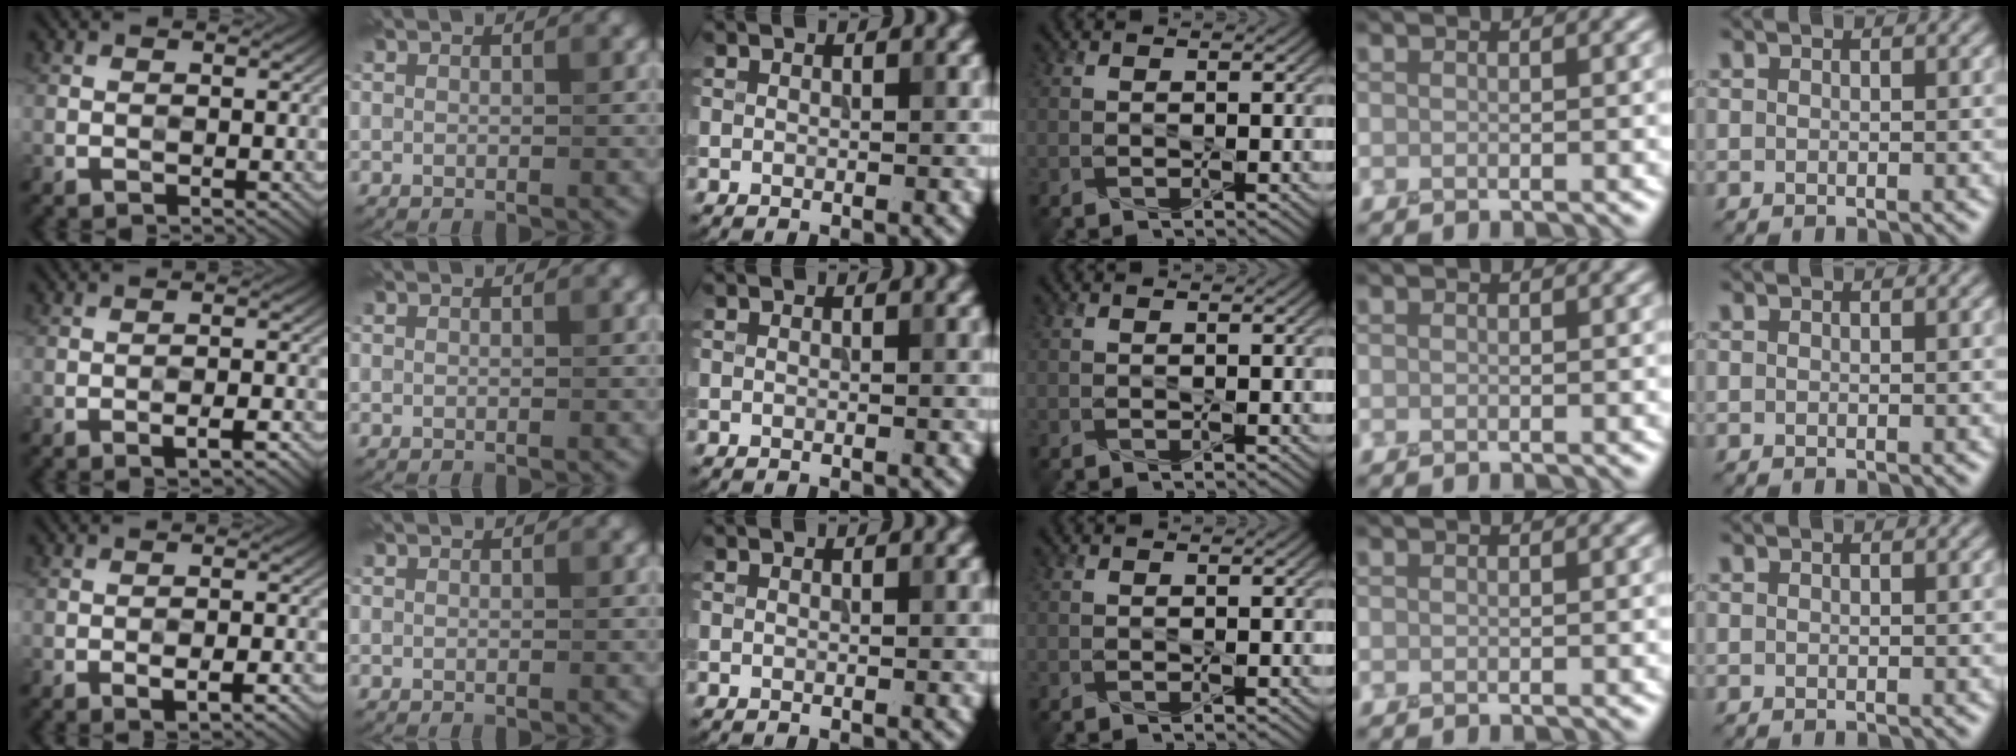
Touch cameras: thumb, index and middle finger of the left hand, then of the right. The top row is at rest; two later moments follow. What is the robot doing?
{"motion": "squeeze", "object": "air blower"}